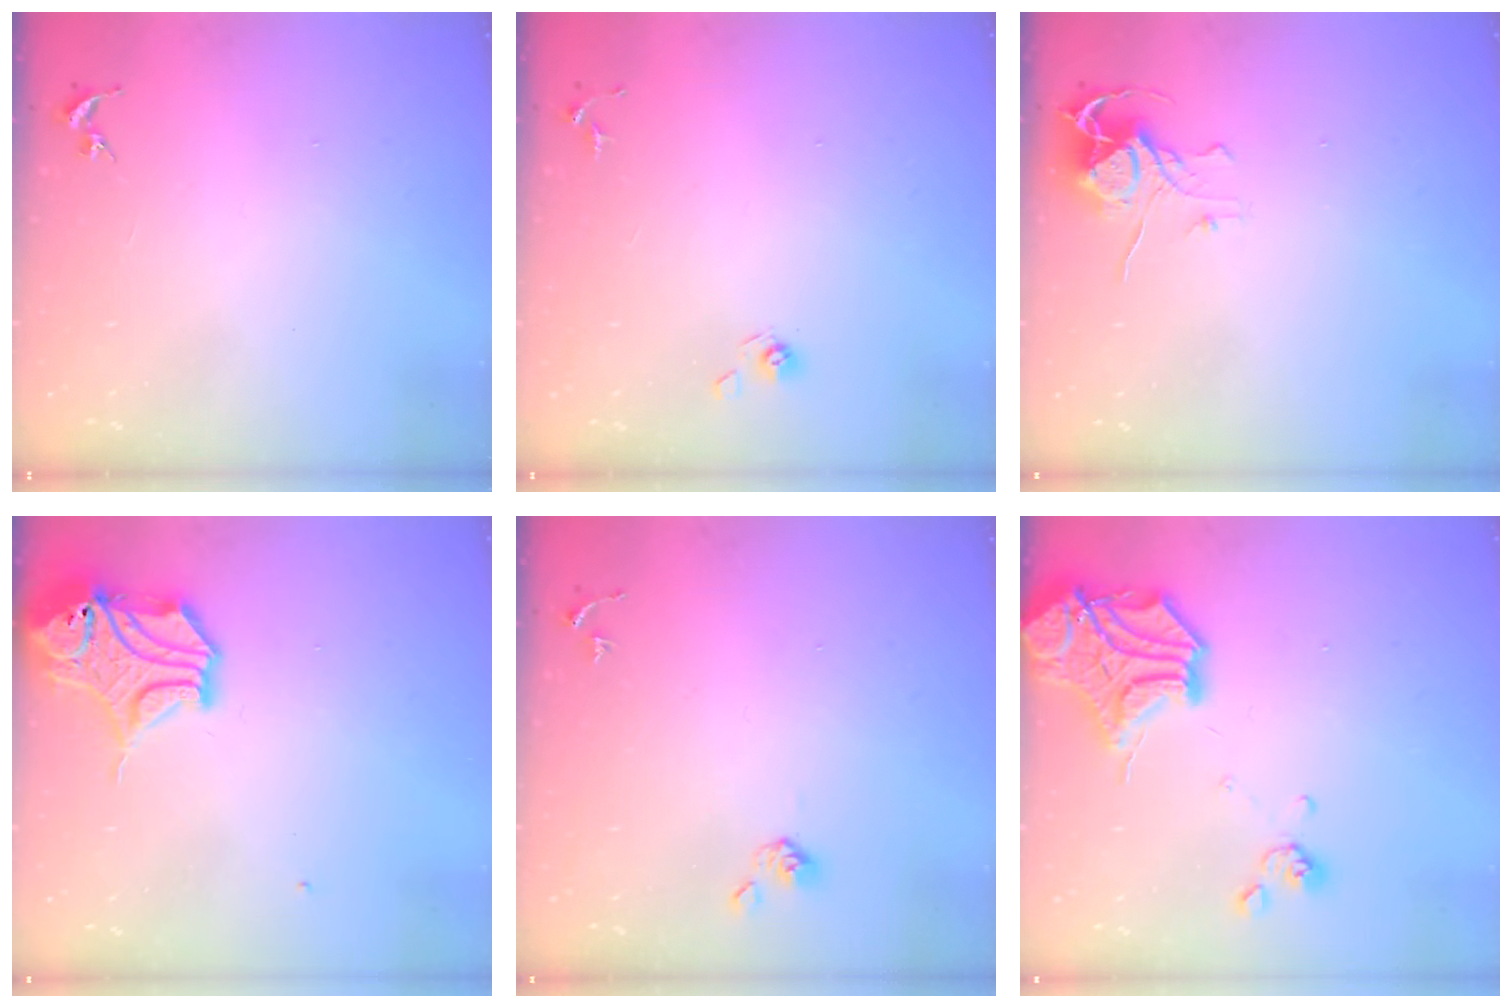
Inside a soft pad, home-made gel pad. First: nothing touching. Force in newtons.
{"total": 5.4, "press": 5.2, "slide": 1.4}
{"total": 8.0, "press": 8.0, "slide": 0.6}
{"total": 14.5, "press": 14.4, "slide": 2.2}
{"total": 4.6, "press": 4.6, "slide": 0.7}
{"total": 19.9, "press": 19.8, "slide": 2.6}